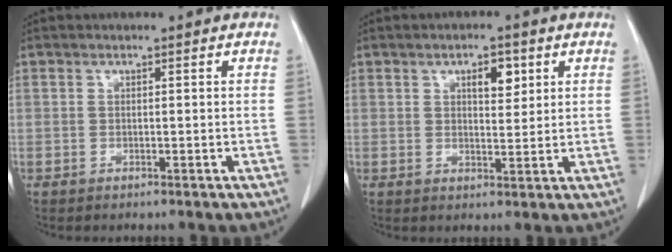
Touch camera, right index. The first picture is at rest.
{"total": 4.1, "force": [1.8, 1.7, 3.2], "torque": [-0.050, 0.000, 0.028]}